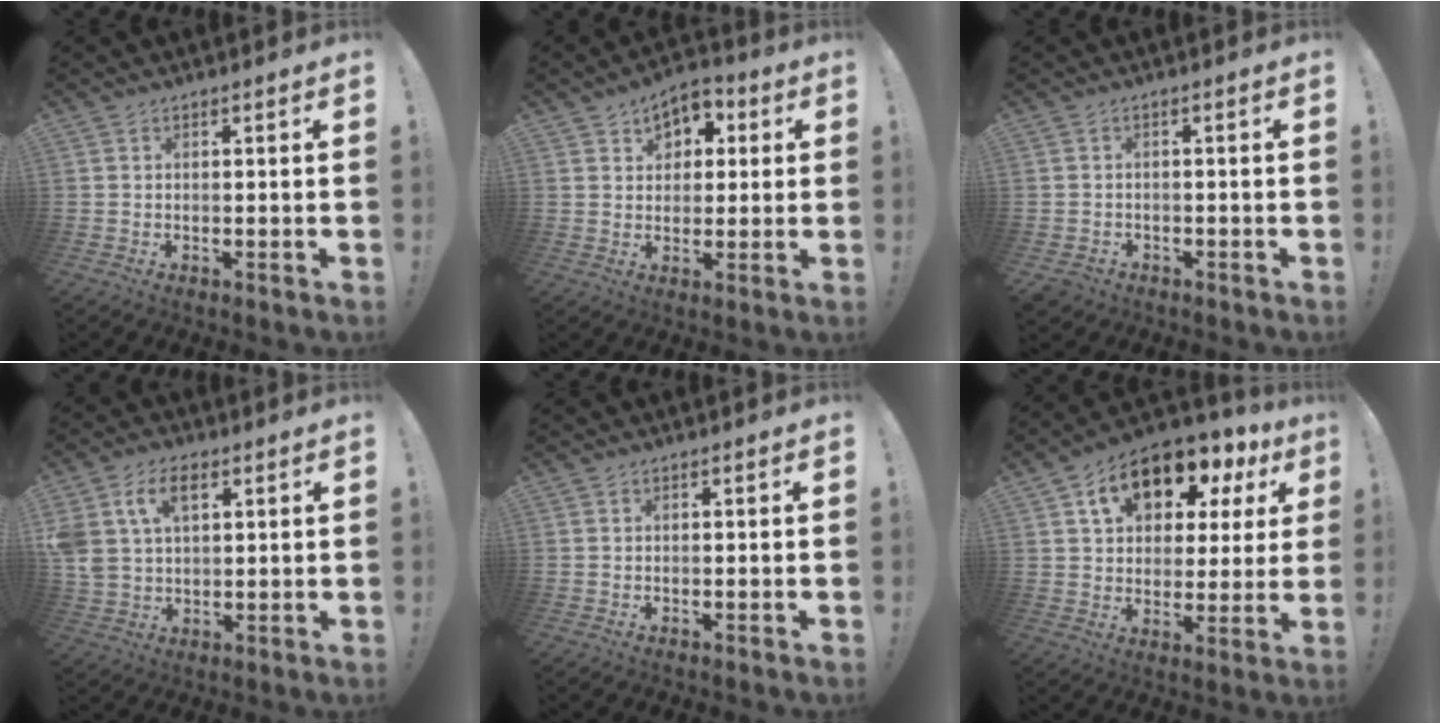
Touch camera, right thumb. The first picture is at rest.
{"total": 6.7, "force": [2.6, 5.7, 2.3], "torque": [-0.035, -0.008, 0.050]}
{"total": 1.7, "force": [-1.0, 1.4, 0.5], "torque": [-0.009, 0.000, -0.017]}
{"total": 10.6, "force": [4.4, 6.9, 6.8], "torque": [-0.144, -0.003, 0.082]}
{"total": 0.0}
{"total": 14.9, "force": [8.2, 8.8, 8.8], "torque": [-0.141, -0.043, 0.141]}